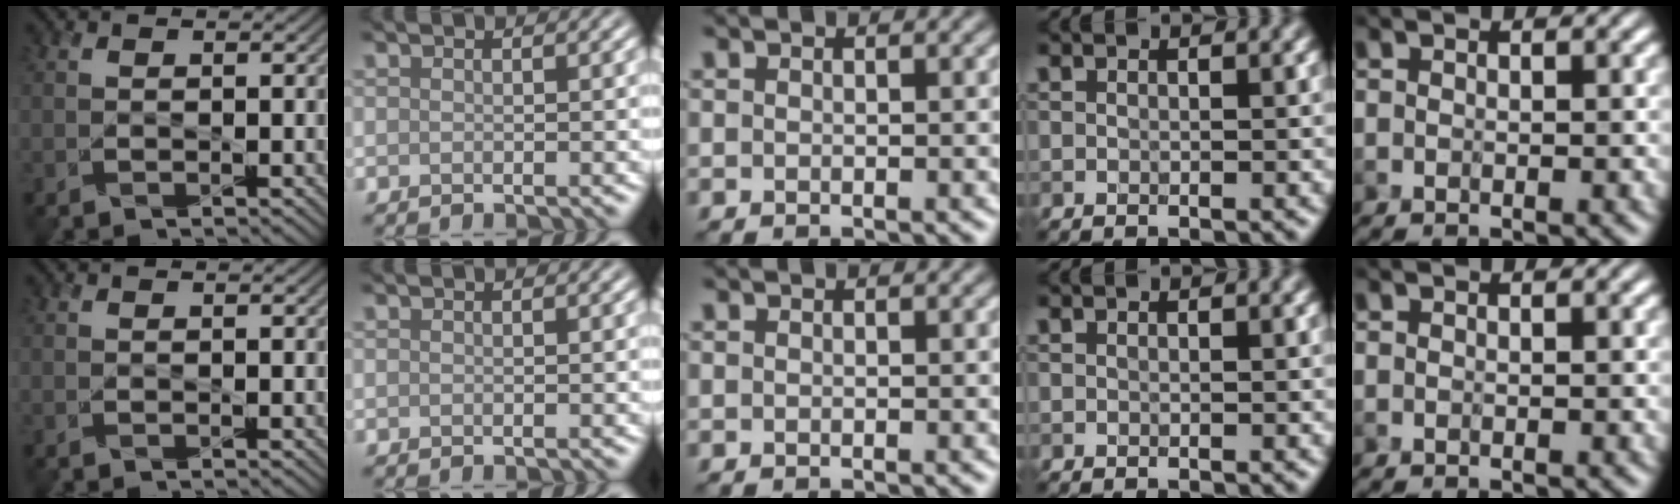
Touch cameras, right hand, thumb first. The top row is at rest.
{}